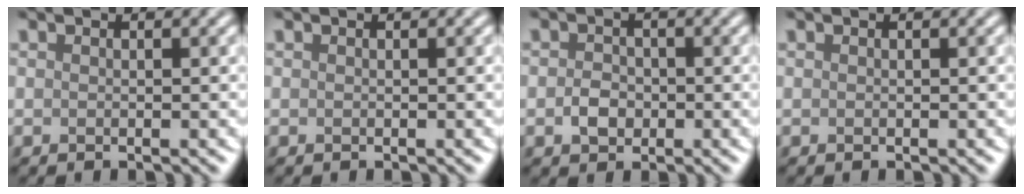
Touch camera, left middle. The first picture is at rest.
{"total": 0.0}
{"total": 2.0, "force": [-0.5, 1.6, 1.1], "torque": [-0.018, 0.000, -0.014]}
{"total": 0.0}